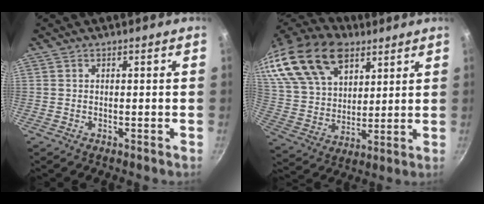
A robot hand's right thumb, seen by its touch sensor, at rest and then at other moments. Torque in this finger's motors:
{"motor_torque": [2.22, 2.71, 0.72, 0.01, 0.52]}